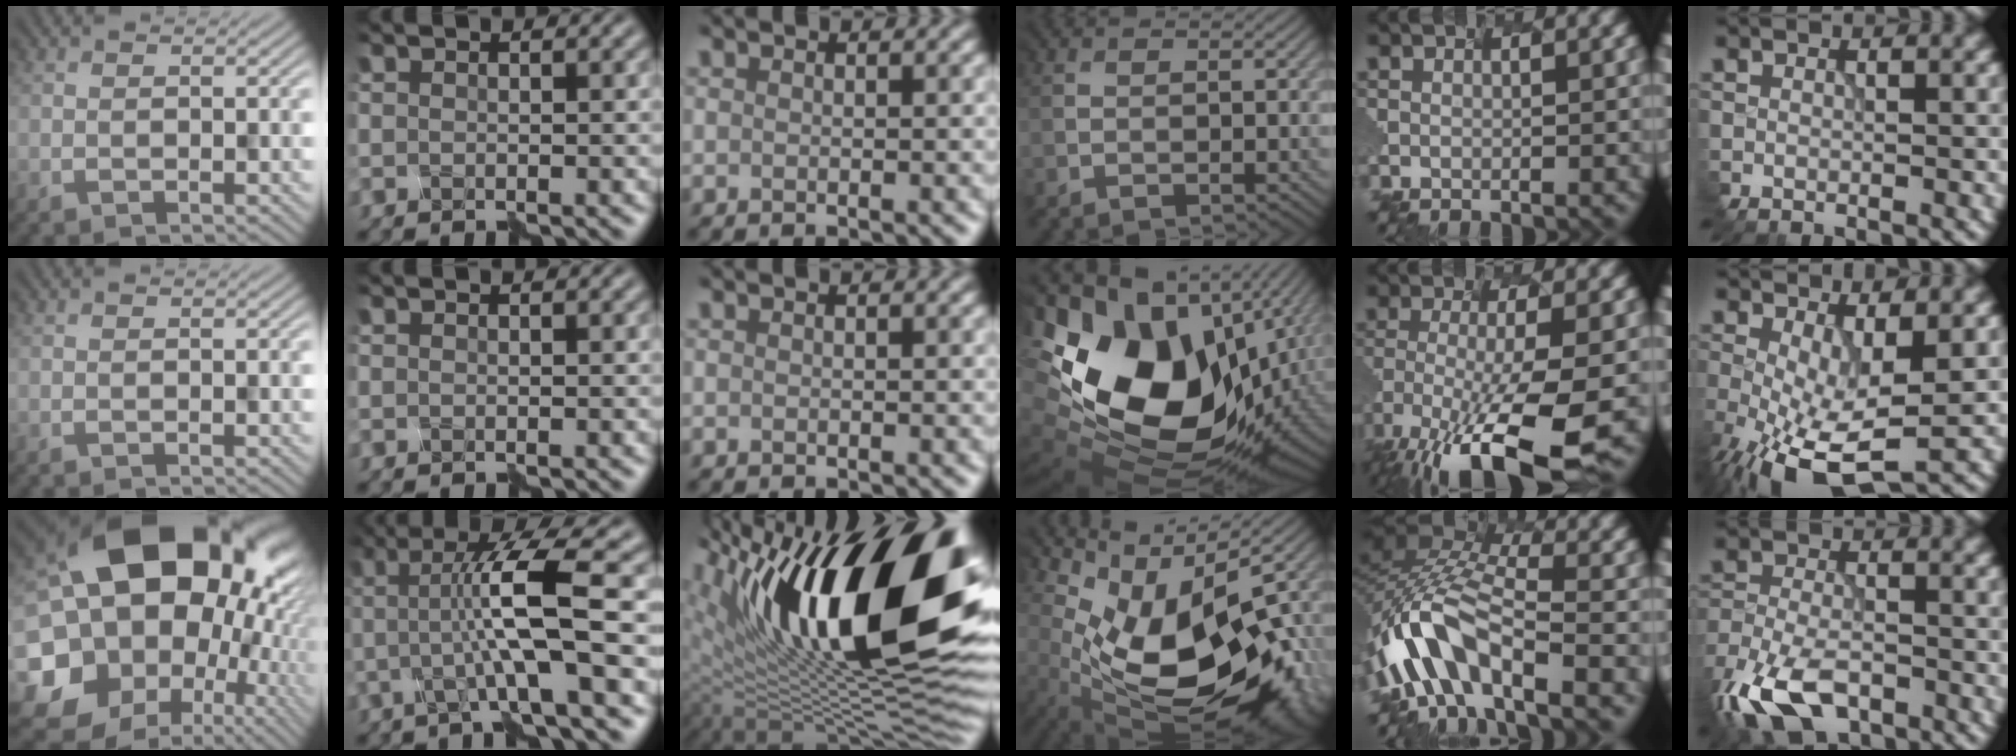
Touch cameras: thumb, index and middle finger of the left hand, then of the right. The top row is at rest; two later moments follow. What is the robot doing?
{"motion": "disassemble", "object": "markers"}